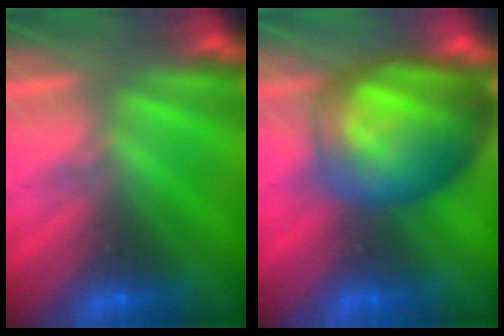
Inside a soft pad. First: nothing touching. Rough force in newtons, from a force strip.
{"total": 7.7}